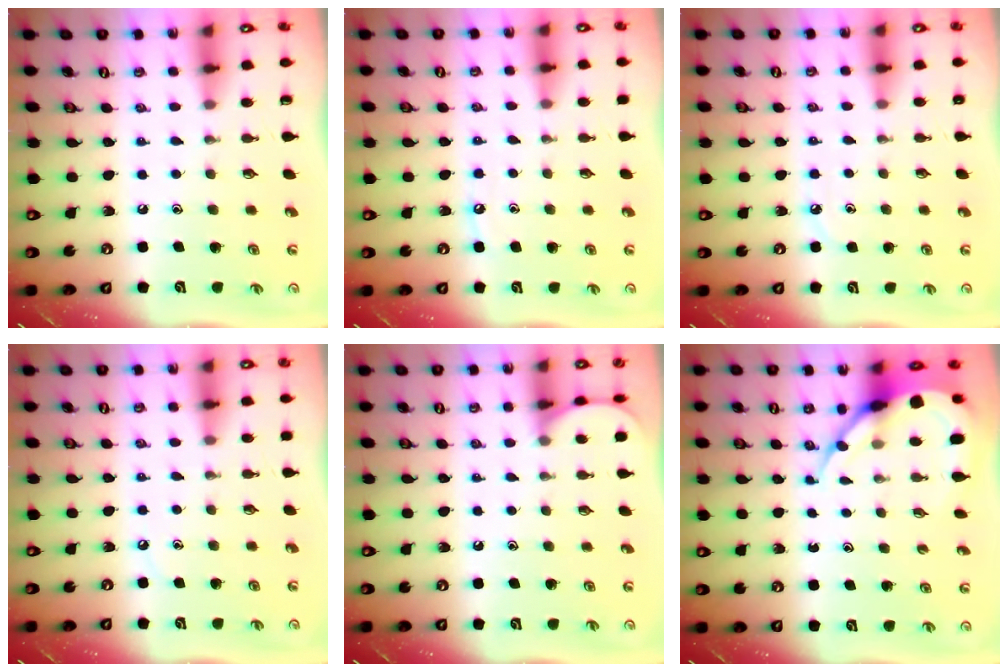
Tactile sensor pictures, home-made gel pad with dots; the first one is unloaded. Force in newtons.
{"total": 4.2, "press": 4.2, "slide": 0.6}
{"total": 3.7, "press": 3.6, "slide": 0.5}
{"total": 2.5, "press": 2.5, "slide": 0.4}
{"total": 3.9, "press": 3.8, "slide": 0.5}
{"total": 8.9, "press": 8.8, "slide": 1.0}